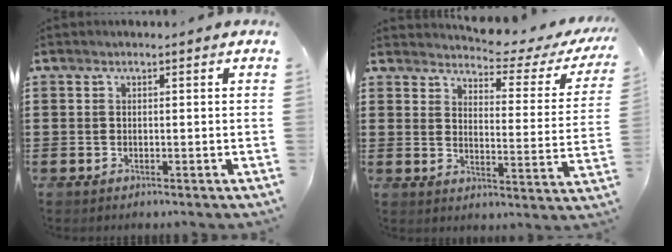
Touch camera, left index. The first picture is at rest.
{"total": 3.5, "force": [3.2, 0.3, 1.4], "torque": [-0.034, -0.032, 0.043]}